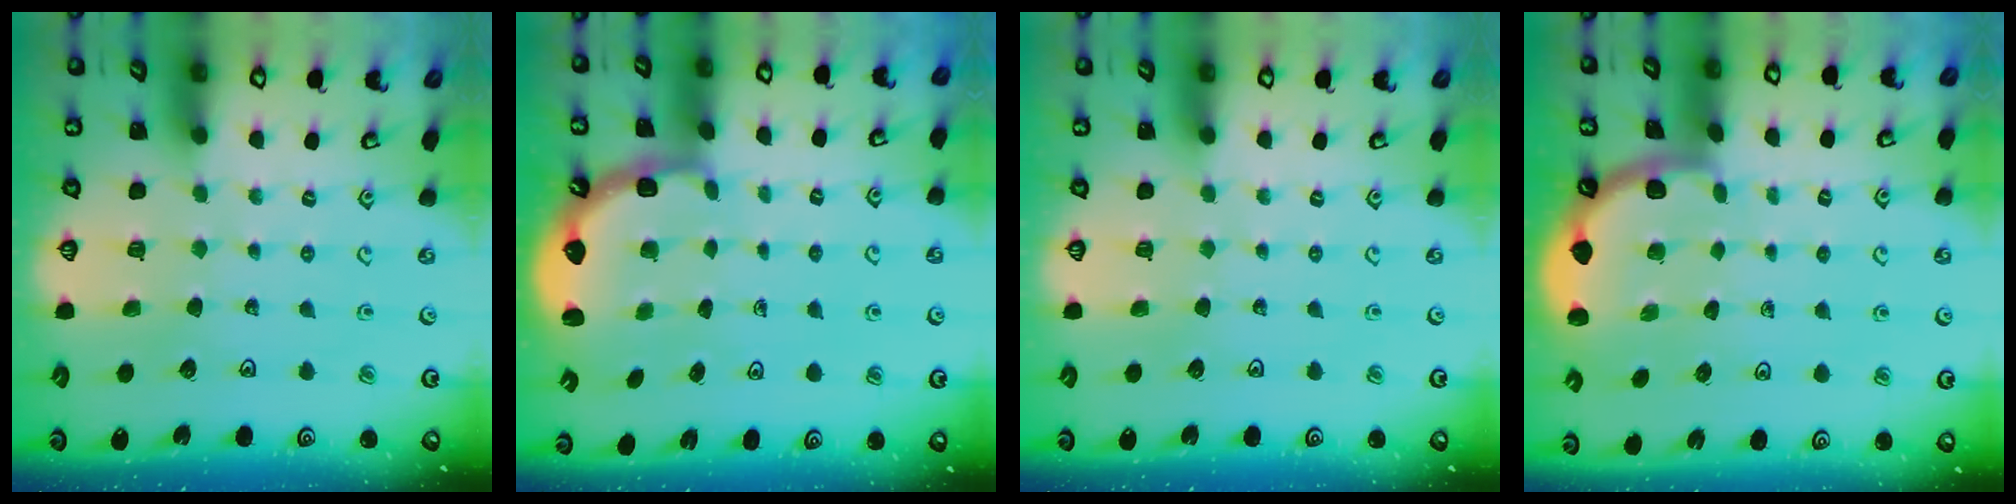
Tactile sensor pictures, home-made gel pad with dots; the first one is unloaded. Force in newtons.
{"total": 2.6, "press": 2.3, "slide": 1.3}
{"total": 0.0}
{"total": 1.9, "press": 1.9, "slide": 0.0}